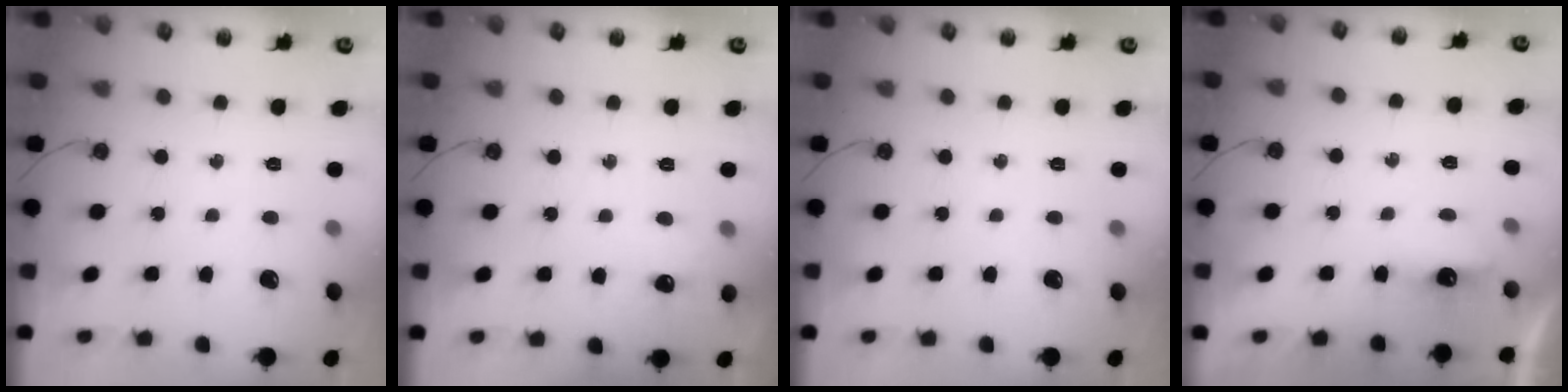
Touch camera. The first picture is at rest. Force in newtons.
{"total": 5.5, "press": 5.5, "slide": 0.8}
{"total": 0.0}
{"total": 3.9, "press": 3.9, "slide": 0.7}